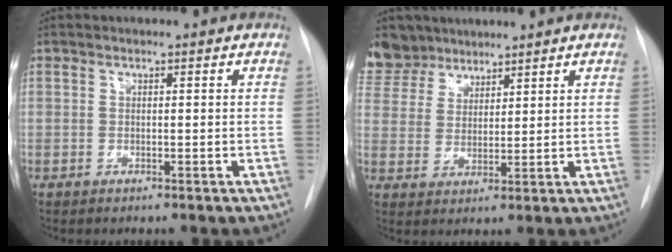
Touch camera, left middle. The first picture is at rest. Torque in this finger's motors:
{"motor_torque": [1.08, -1.06, 1.05, 0.07]}